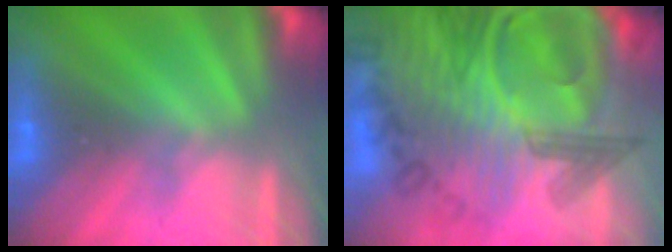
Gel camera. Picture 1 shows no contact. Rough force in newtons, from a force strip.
{"total": 12.7}